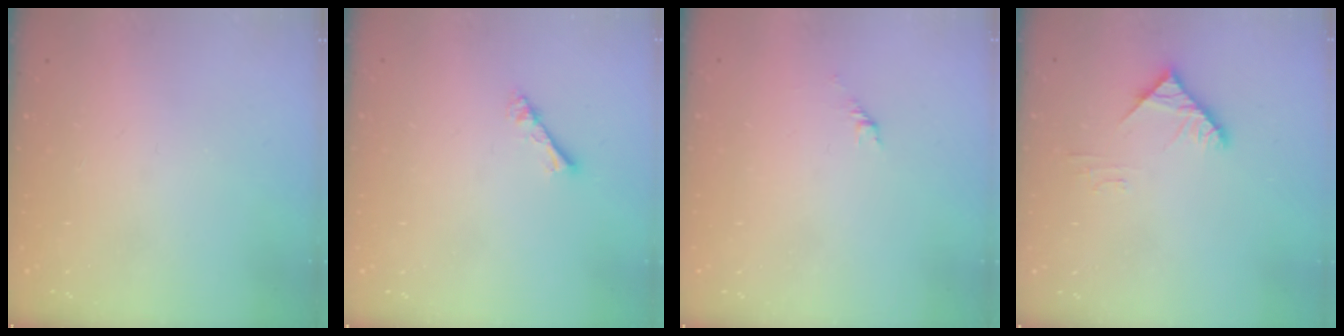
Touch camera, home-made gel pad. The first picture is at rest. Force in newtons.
{"total": 2.3, "press": 2.3, "slide": 0.3}
{"total": 1.5, "press": 1.4, "slide": 0.5}
{"total": 5.6, "press": 5.6, "slide": 0.6}